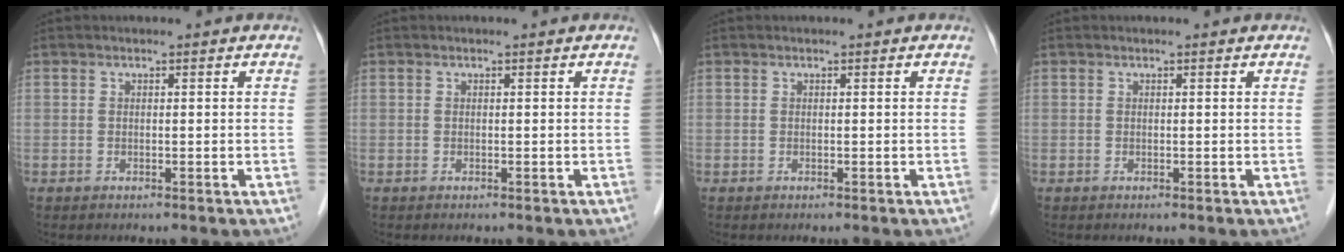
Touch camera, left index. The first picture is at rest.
{"total": 0.0}
{"total": 0.0}
{"total": 0.0}